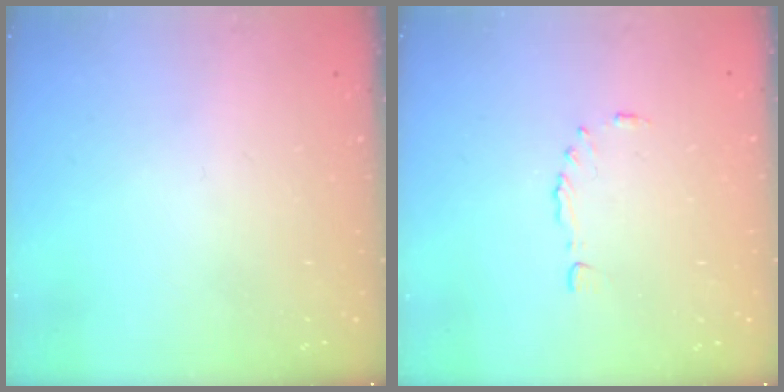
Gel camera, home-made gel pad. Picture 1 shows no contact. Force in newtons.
{"total": 4.2, "press": 4.1, "slide": 0.5}